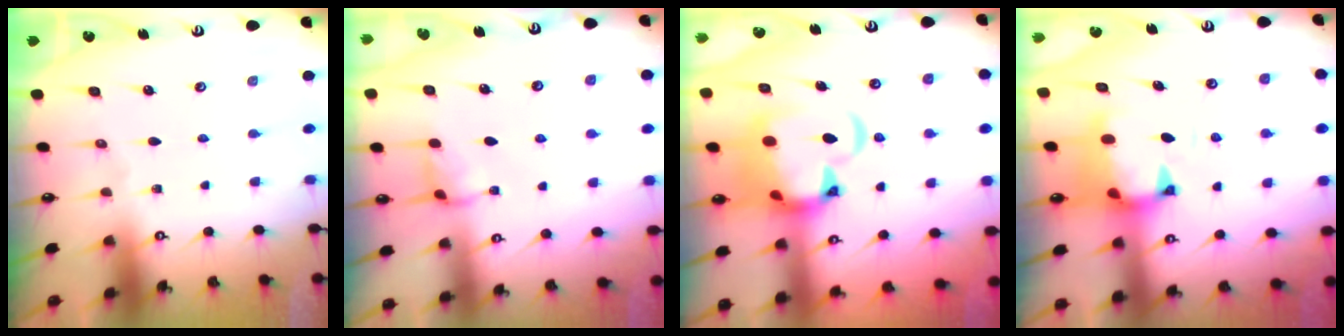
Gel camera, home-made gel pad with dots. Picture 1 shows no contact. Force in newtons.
{"total": 2.2, "press": 2.1, "slide": 0.6}
{"total": 10.1, "press": 9.7, "slide": 2.5}
{"total": 1.2, "press": 0.3, "slide": 1.2}